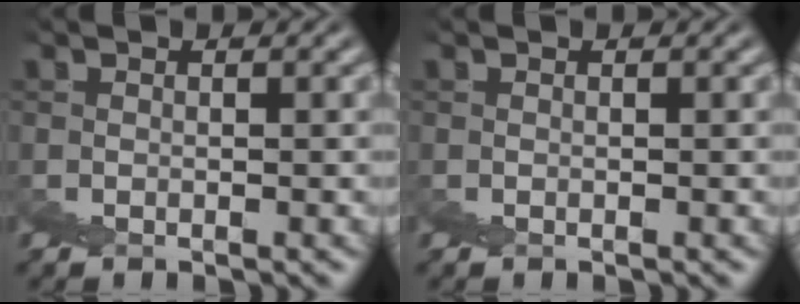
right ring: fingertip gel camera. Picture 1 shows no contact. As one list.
[{"total": 0.0}]